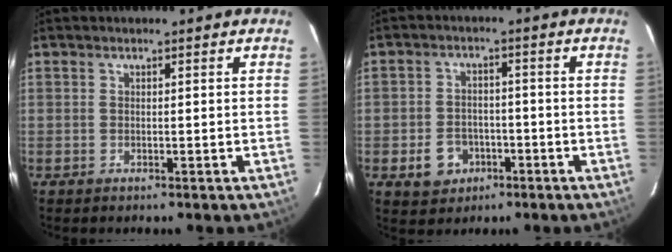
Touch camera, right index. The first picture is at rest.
{"total": 5.4, "force": [-2.2, 4.5, 2.1], "torque": [-0.039, 0.006, -0.027]}